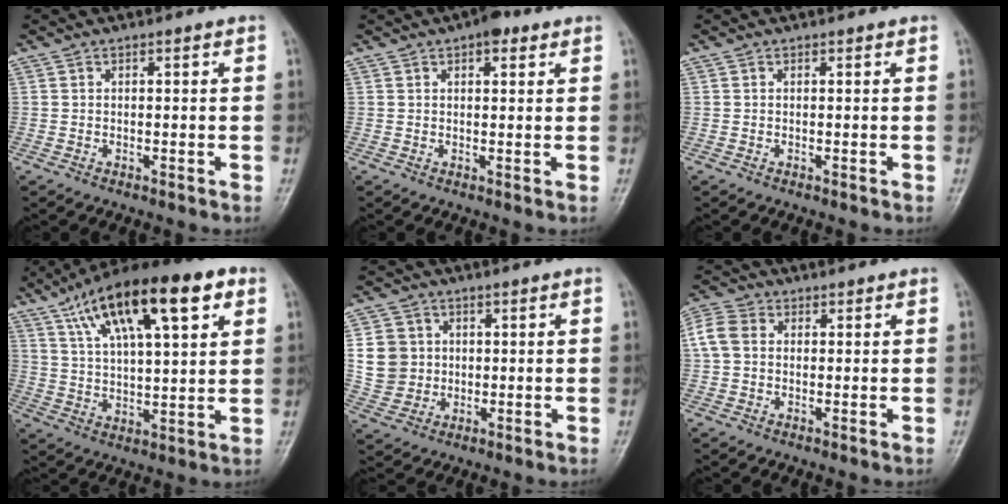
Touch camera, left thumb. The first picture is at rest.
{"total": 4.0, "force": [2.2, 1.9, 2.8], "torque": [-0.025, -0.002, 0.025]}
{"total": 0.0}
{"total": 21.4, "force": [10.5, 7.1, 17.2], "torque": [-0.271, -0.003, 0.177]}
{"total": 7.9, "force": [1.2, 7.4, 2.7], "torque": [-0.028, -0.001, 0.024]}
{"total": 5.9, "force": [1.1, 4.6, 3.6], "torque": [-0.079, 0.017, 0.016]}